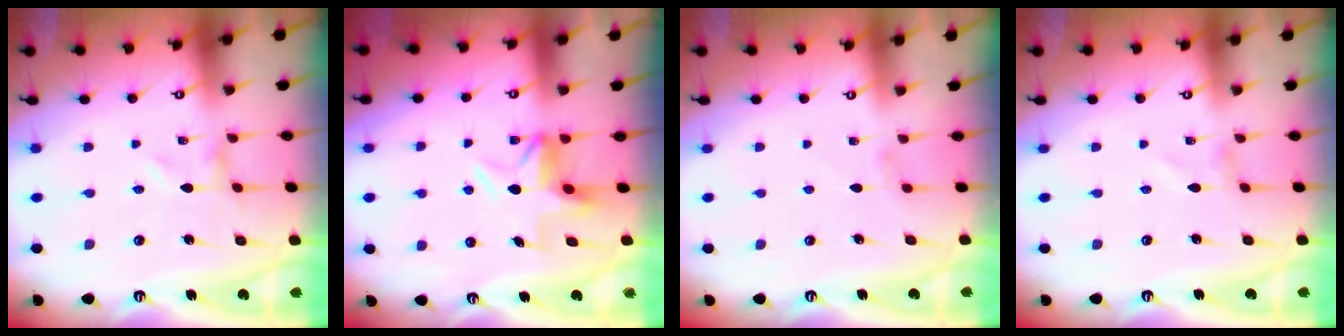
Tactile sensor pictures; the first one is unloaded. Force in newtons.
{"total": 6.6, "press": 6.6, "slide": 0.2}
{"total": 1.6, "press": 1.5, "slide": 0.4}
{"total": 1.3, "press": 1.3, "slide": 0.0}